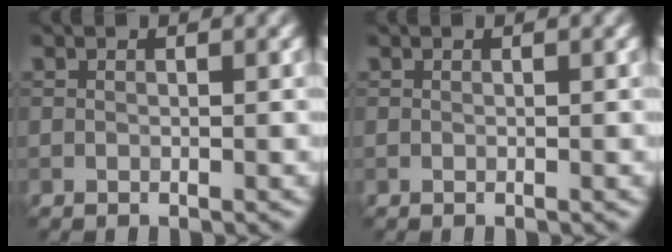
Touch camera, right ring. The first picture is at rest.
{"total": 0.0}